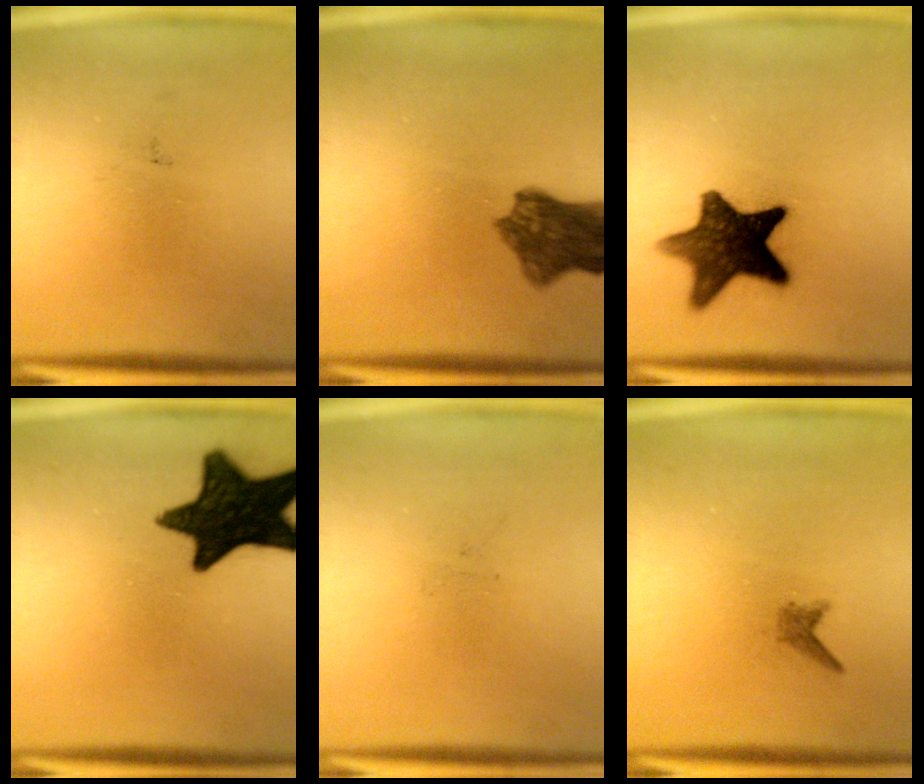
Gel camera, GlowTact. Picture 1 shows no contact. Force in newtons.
{"total": 7.7}
{"total": 13.2}
{"total": 16.7}
{"total": 0.0}
{"total": 1.0}